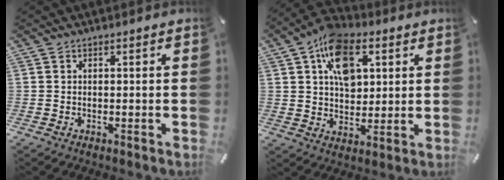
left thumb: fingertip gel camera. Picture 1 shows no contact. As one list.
[{"total": 12.9, "force": [4.7, 8.9, 8.1], "torque": [-0.129, -0.002, 0.088]}]